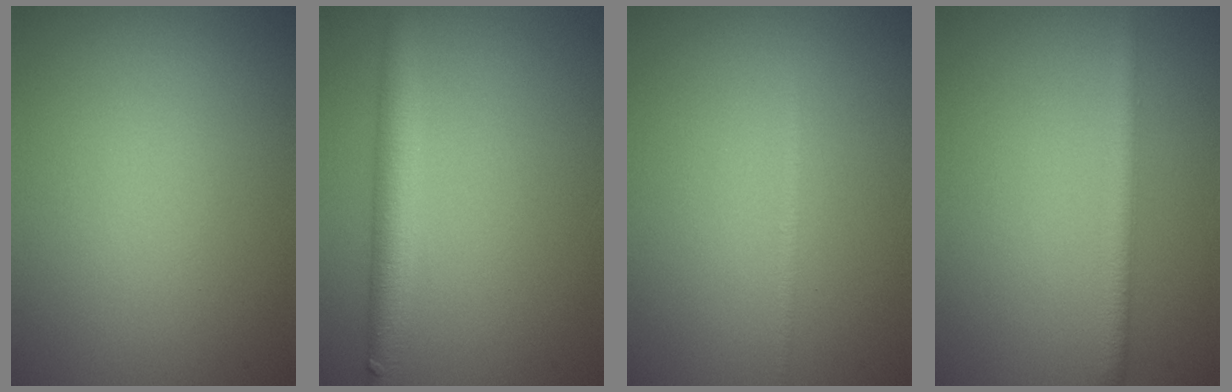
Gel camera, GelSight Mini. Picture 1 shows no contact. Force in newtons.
{"total": 3.3, "press": 3.3, "slide": 0.0}
{"total": 0.7, "press": 0.7, "slide": 0.1}
{"total": 2.1, "press": 2.1, "slide": 0.2}